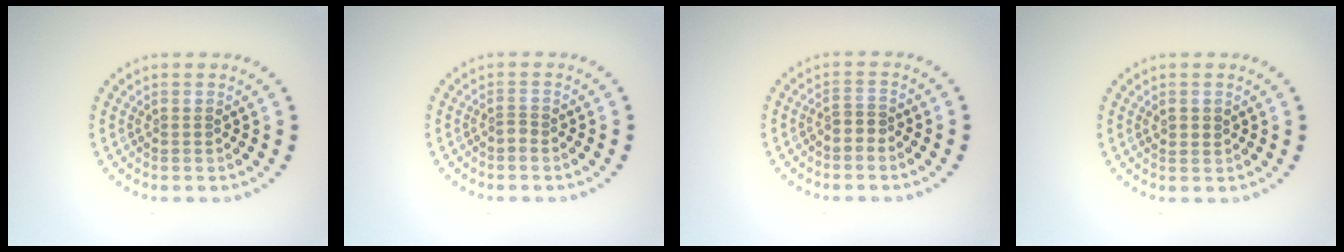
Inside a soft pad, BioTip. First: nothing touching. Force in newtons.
{"total": 0.9, "press": 0.6, "slide": 0.7}
{"total": 1.4, "press": 1.2, "slide": 0.8}
{"total": 1.0, "press": 0.9, "slide": 0.4}